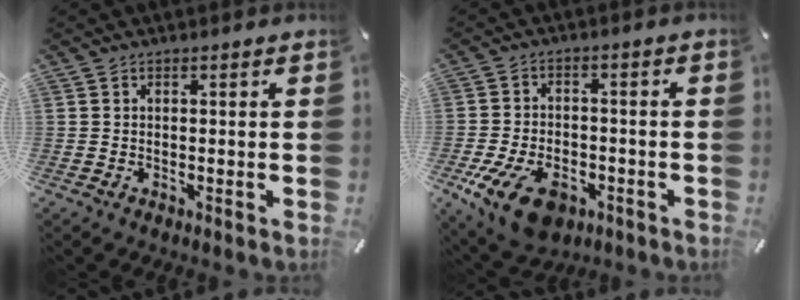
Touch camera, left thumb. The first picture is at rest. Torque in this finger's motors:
{"motor_torque": [0.77, 2.07, 0.30, -0.11, 0.23]}